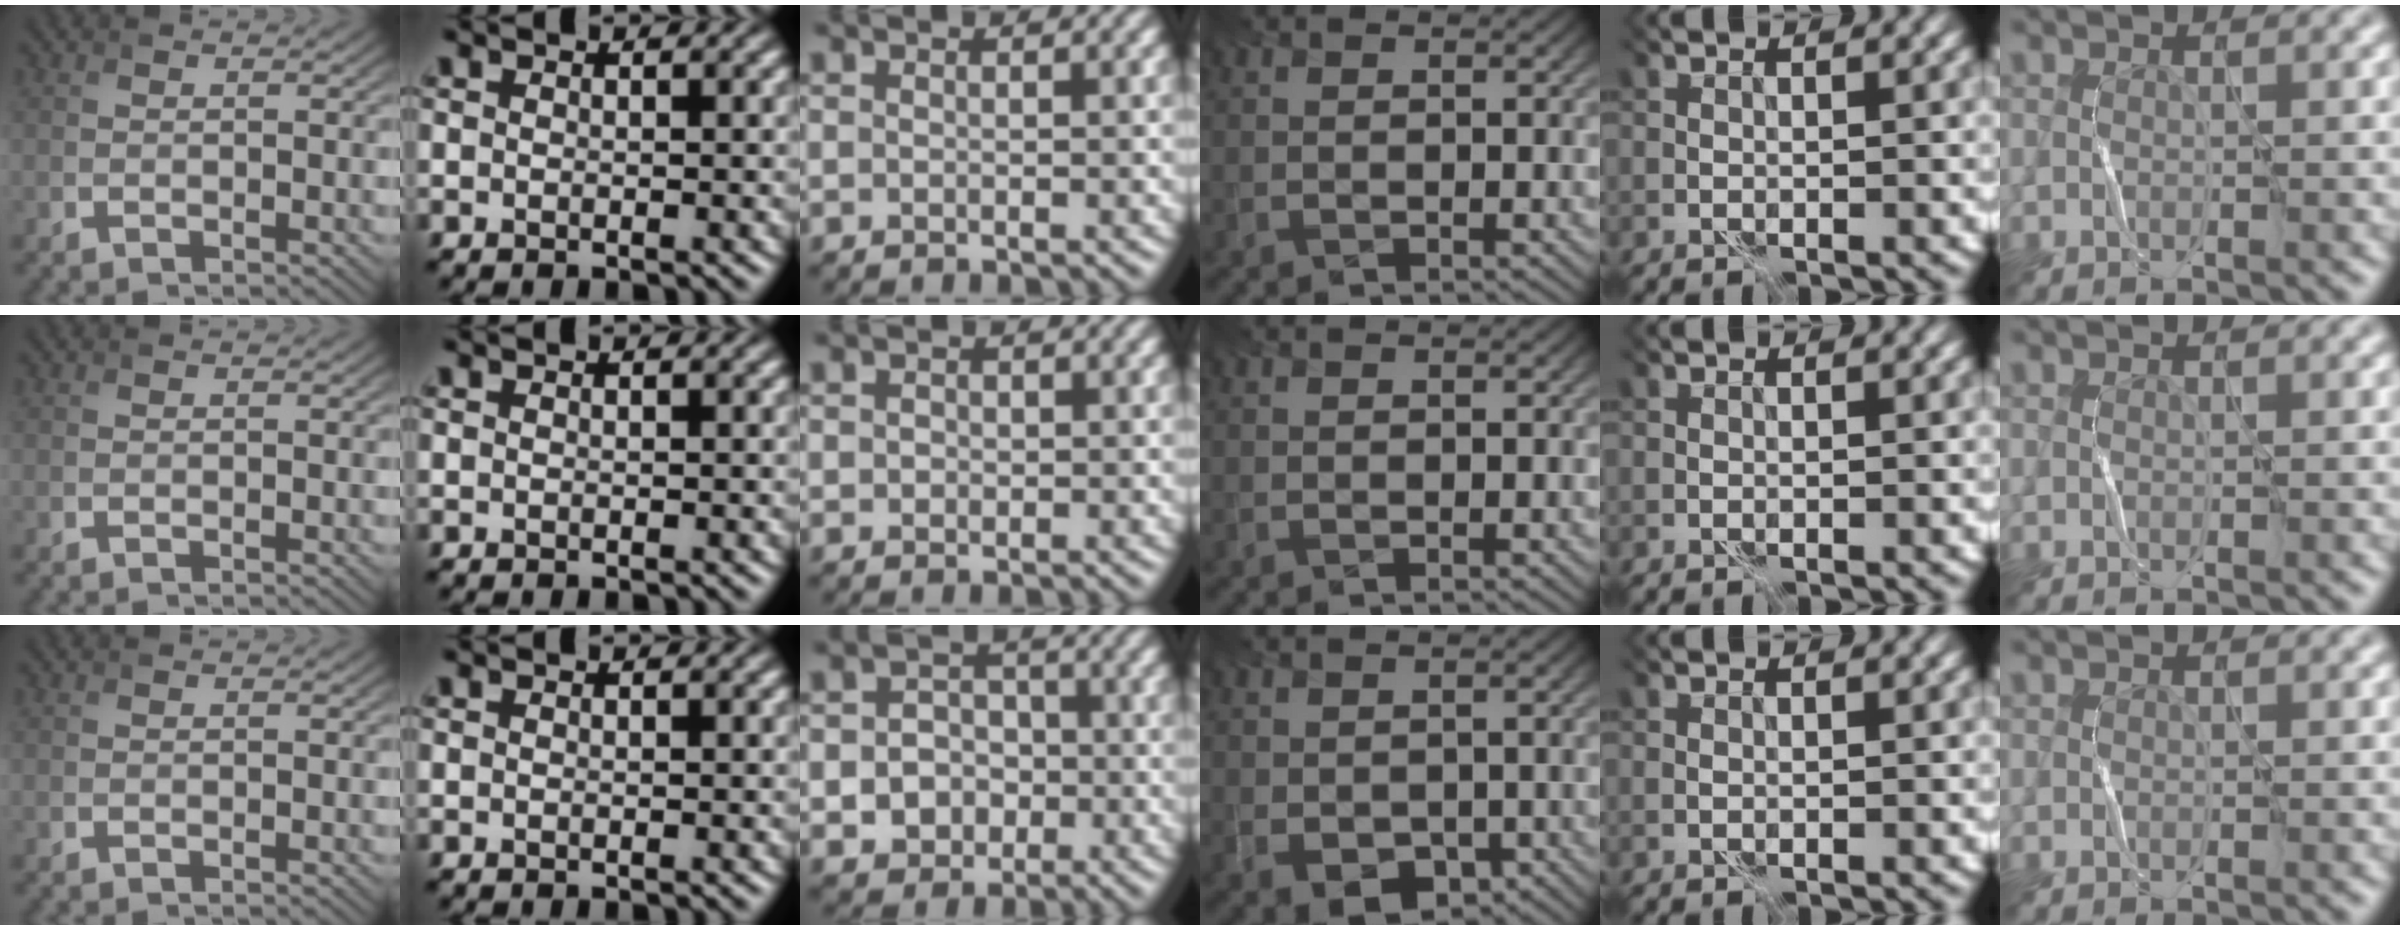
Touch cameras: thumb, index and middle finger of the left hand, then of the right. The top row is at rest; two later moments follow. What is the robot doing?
{"motion": "fold", "object": "bubble wrap"}